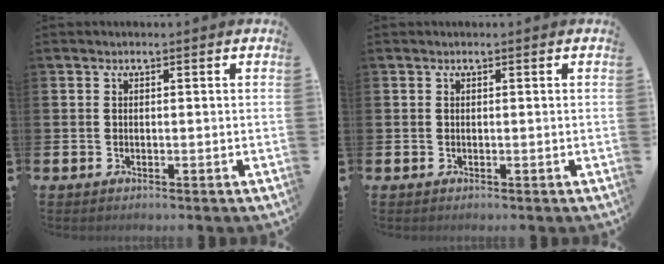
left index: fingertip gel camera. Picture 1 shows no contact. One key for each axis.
{"total": 0.0}